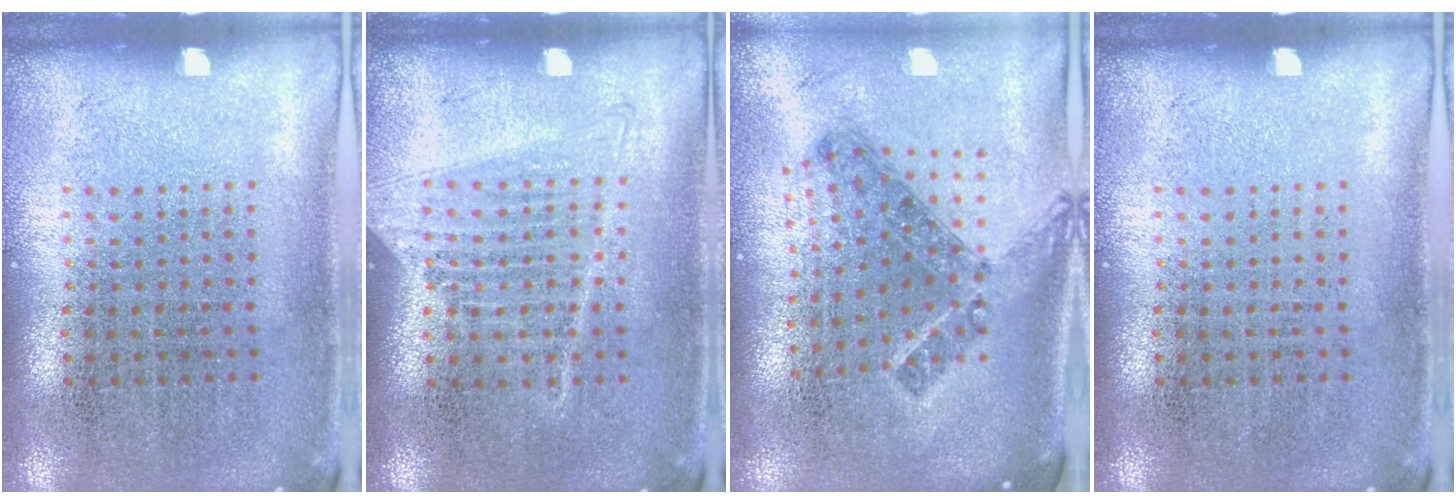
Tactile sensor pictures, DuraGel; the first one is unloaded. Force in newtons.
{"total": 1.2, "press": 1.1, "slide": 0.5}
{"total": 1.2, "press": 1.0, "slide": 0.8}
{"total": 0.0}